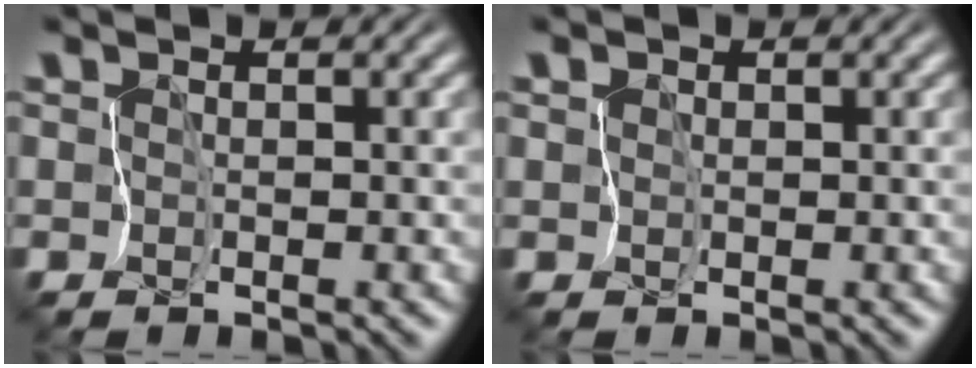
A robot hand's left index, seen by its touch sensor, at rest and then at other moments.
{"total": 2.2, "force": [0.9, 1.8, 0.8], "torque": [-0.013, 0.023, -0.009]}